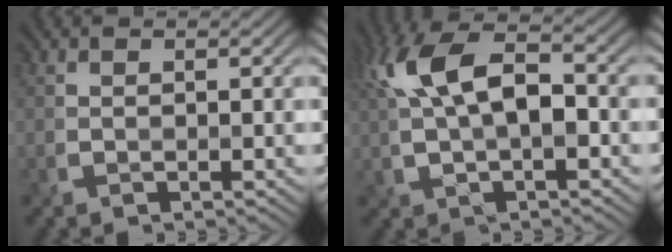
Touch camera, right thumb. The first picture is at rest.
{"total": 11.3, "force": [1.7, 5.5, 9.8], "torque": [-0.210, 0.017, 0.025]}